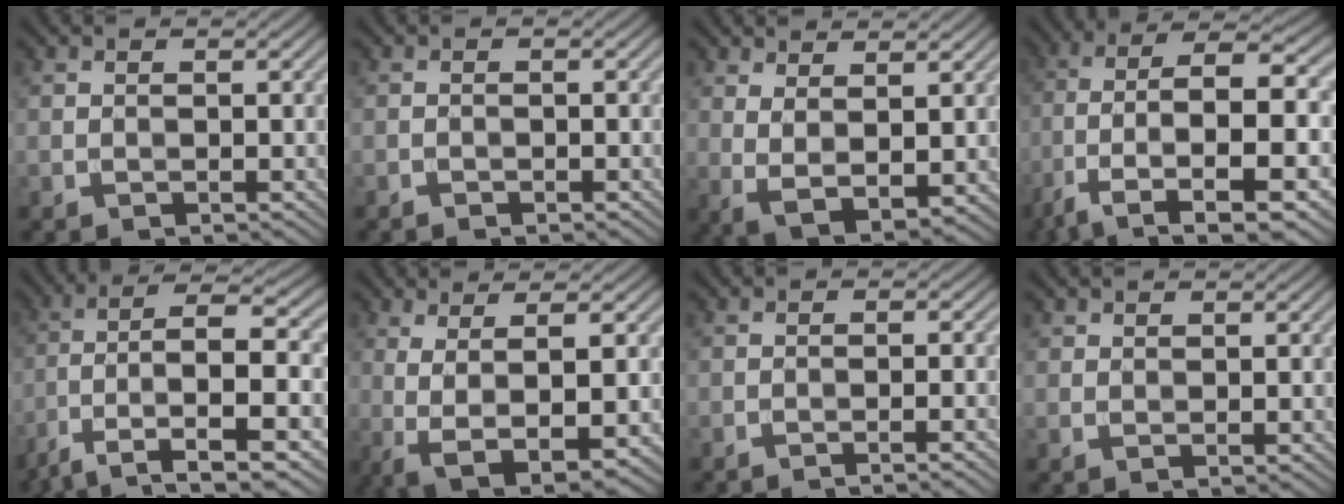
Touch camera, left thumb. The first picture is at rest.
{"total": 0.7, "force": [-0.6, 0.1, 0.3], "torque": [-0.004, 0.001, -0.011]}
{"total": 4.3, "force": [1.8, 1.3, 3.6], "torque": [-0.086, -0.012, 0.044]}
{"total": 12.3, "force": [-2.5, 5.0, 10.9], "torque": [-0.217, -0.007, -0.043]}
{"total": 10.5, "force": [-2.6, 3.9, 9.4], "torque": [-0.187, -0.007, -0.048]}
{"total": 7.1, "force": [-0.5, 1.6, 6.9], "torque": [-0.128, -0.006, -0.001]}
{"total": 2.8, "force": [-1.7, 0.2, 2.3], "torque": [-0.032, 0.010, -0.042]}
{"total": 0.8, "force": [0.6, 0.5, 0.2], "torque": [-0.004, -0.001, 0.012]}